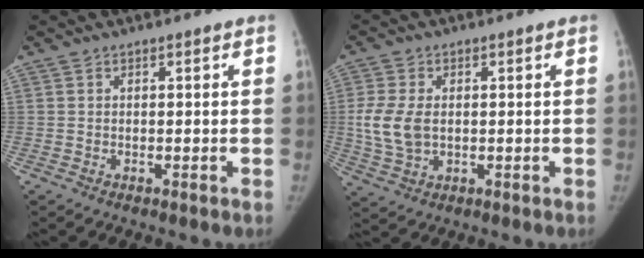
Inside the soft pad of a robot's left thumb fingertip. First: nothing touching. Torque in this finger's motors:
{"motor_torque": [0.17, 0.19, 0.94, 0.14, 0.27]}